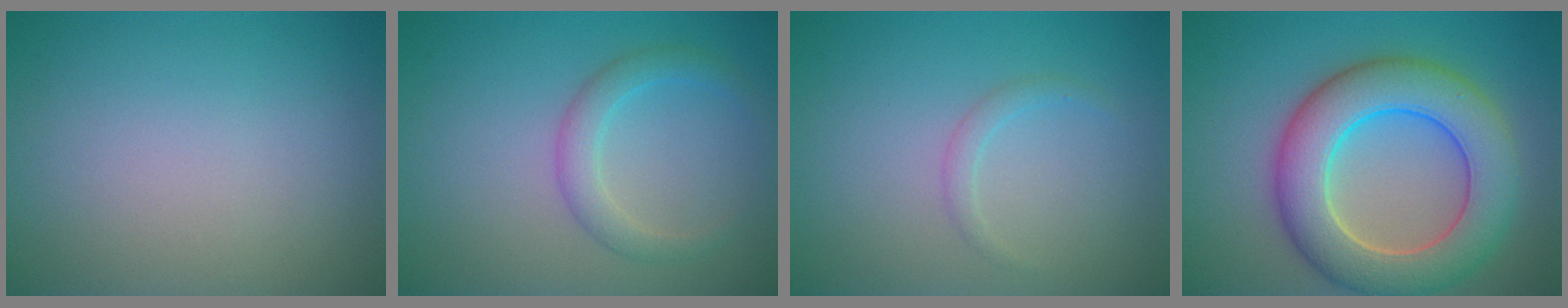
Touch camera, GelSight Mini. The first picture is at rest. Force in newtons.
{"total": 2.4, "press": 2.4, "slide": 0.1}
{"total": 1.1, "press": 1.1, "slide": 0.1}
{"total": 9.3, "press": 9.3, "slide": 0.5}